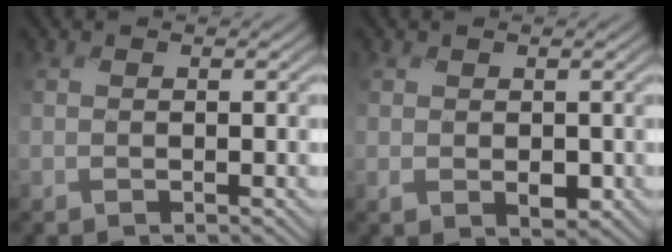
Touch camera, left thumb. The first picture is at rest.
{"total": 2.0, "force": [-0.2, 1.4, 1.4], "torque": [-0.029, -0.011, -0.005]}